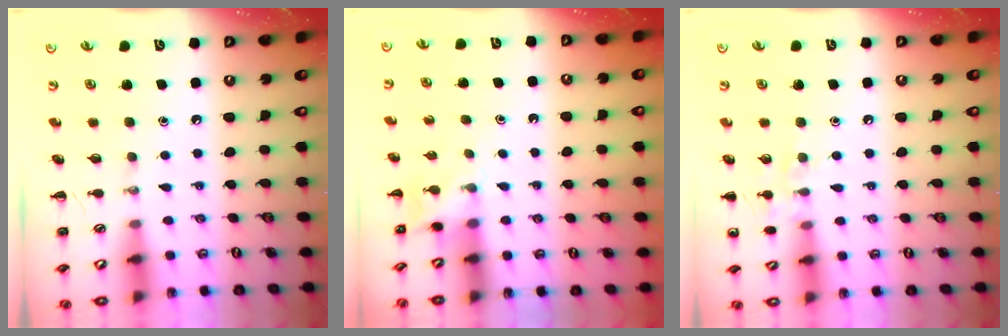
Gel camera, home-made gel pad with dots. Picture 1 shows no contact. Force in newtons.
{"total": 4.5, "press": 4.4, "slide": 1.1}
{"total": 7.4, "press": 7.1, "slide": 1.9}